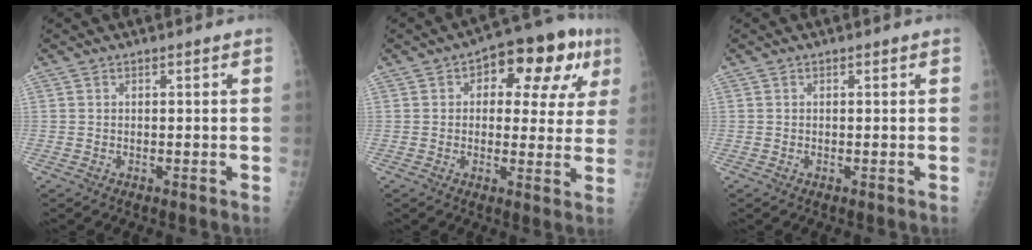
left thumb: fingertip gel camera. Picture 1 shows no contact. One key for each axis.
{"total": 14.6, "fx": 5.4, "fy": 7.8, "fz": 11.1, "tx": -0.091, "ty": 0.014, "tz": 0.062}
{"total": 0.0}